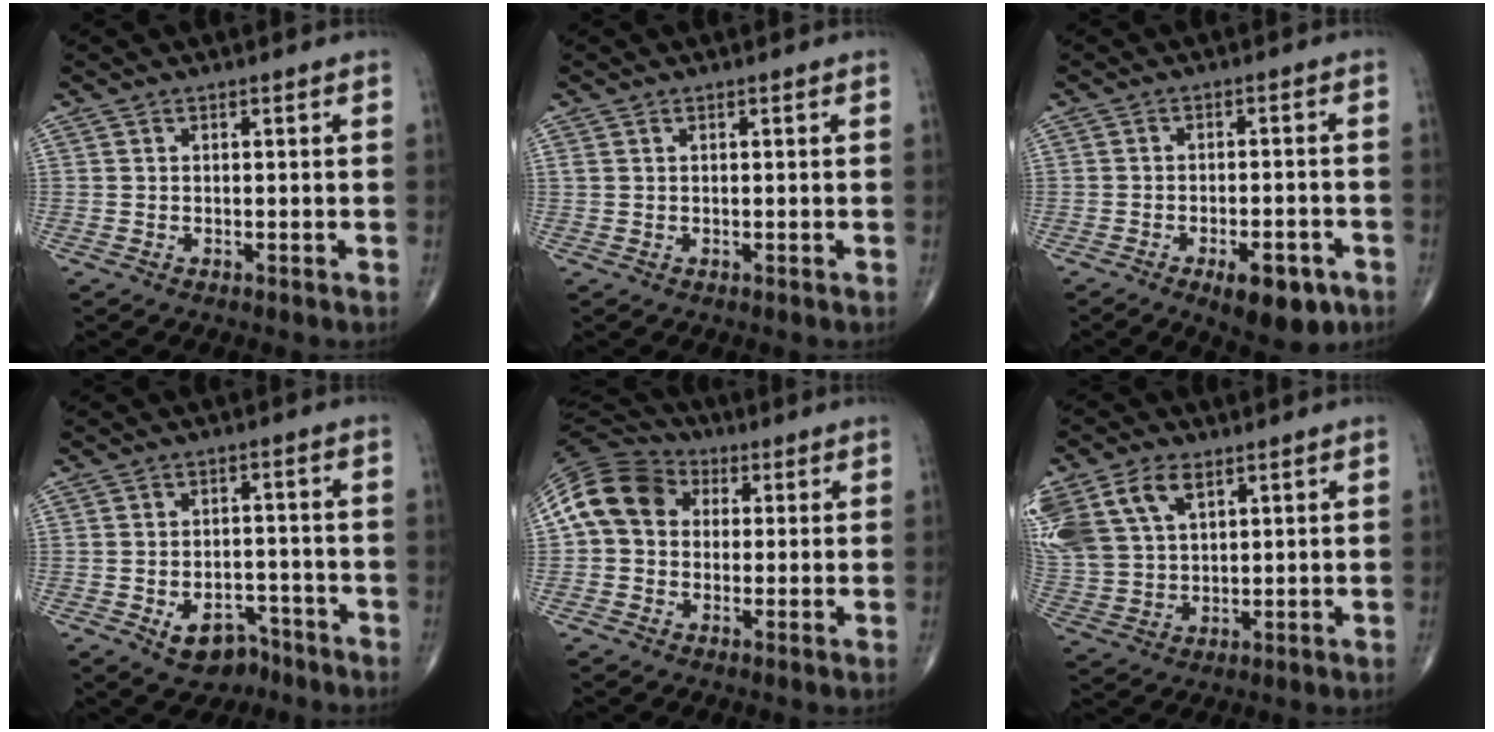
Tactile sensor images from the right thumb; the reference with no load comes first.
{"total": 0.7, "force": [0.4, 0.4, 0.4], "torque": [-0.011, 0.010, 0.009]}
{"total": 9.4, "force": [-5.0, 3.8, 7.0], "torque": [-0.086, 0.015, -0.064]}
{"total": 7.1, "force": [-4.2, 4.7, 3.2], "torque": [-0.028, 0.038, -0.057]}
{"total": 12.6, "force": [2.2, 10.2, 7.0], "torque": [-0.121, 0.029, 0.028]}
{"total": 17.7, "force": [8.2, 11.5, 10.7], "torque": [-0.257, 0.012, 0.166]}